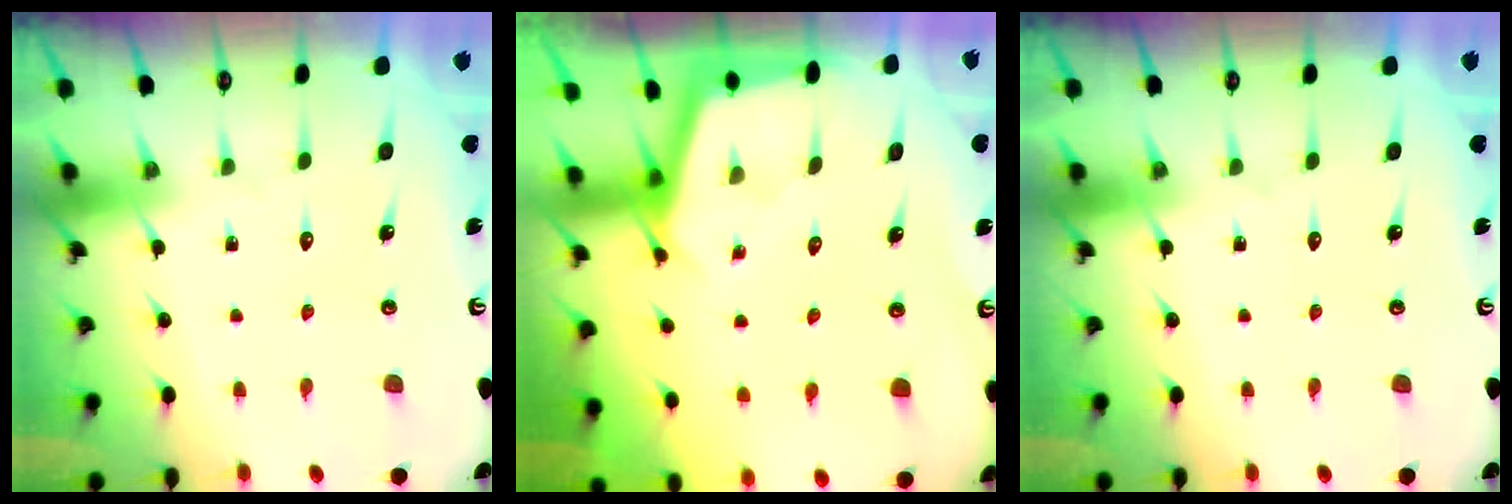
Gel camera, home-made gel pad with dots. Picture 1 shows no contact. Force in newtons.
{"total": 2.7, "press": 2.7, "slide": 0.3}
{"total": 0.0}